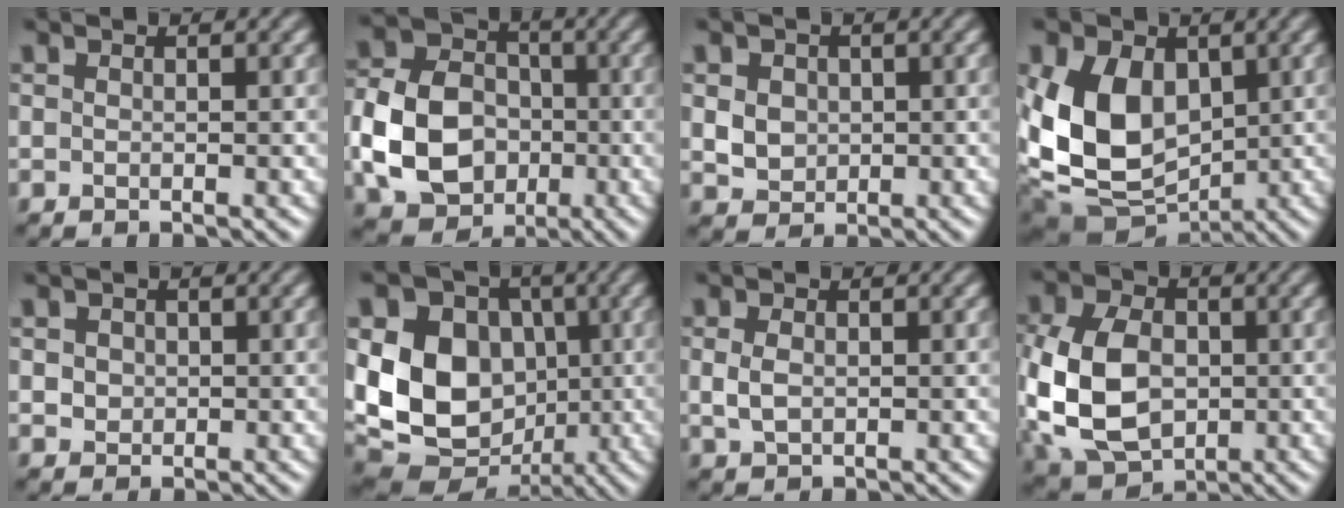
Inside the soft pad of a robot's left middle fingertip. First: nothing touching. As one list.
[{"total": 9.8, "force": [-1.9, 7.8, 5.7], "torque": [-0.124, -0.003, -0.045]}, {"total": 3.1, "force": [0.5, 2.6, 1.5], "torque": [-0.035, 0.005, 0.011]}, {"total": 10.0, "force": [0.5, 7.3, 6.9], "torque": [-0.142, -0.012, 0.004]}, {"total": 2.1, "force": [0.6, 1.8, 1.0], "torque": [-0.016, 0.009, 0.014]}, {"total": 14.5, "force": [-0.2, 11.6, 8.8], "torque": [-0.179, 0.001, -0.012]}, {"total": 1.9, "force": [0.2, 1.3, 1.4], "torque": [-0.034, 0.000, 0.004]}, {"total": 11.2, "force": [-1.3, 8.0, 7.7], "torque": [-0.185, -0.011, -0.032]}]